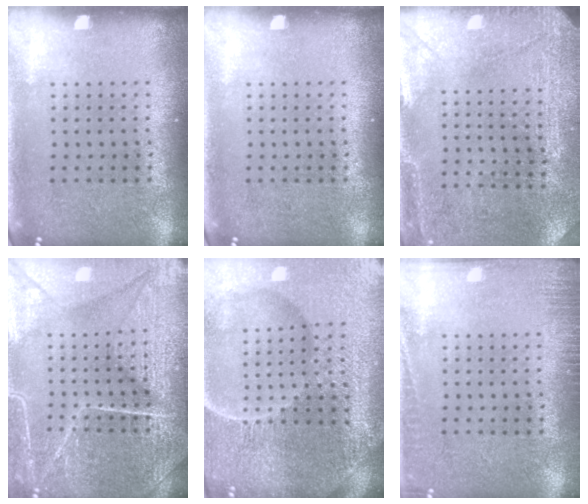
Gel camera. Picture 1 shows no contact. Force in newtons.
{"total": 0.0}
{"total": 3.0, "press": 2.8, "slide": 1.0}
{"total": 7.2, "press": 7.1, "slide": 0.8}
{"total": 5.9, "press": 5.4, "slide": 2.4}
{"total": 1.9, "press": 1.9, "slide": 0.4}